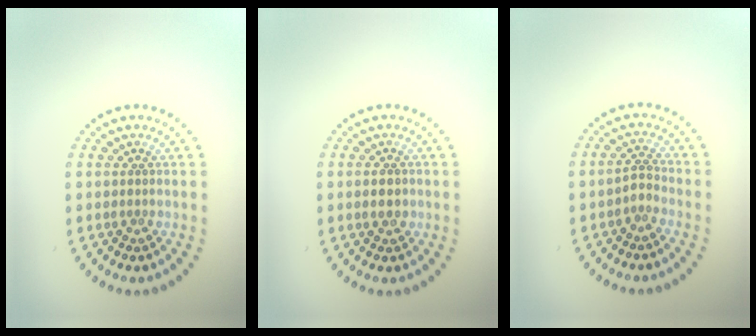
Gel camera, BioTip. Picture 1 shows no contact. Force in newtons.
{"total": 1.5, "press": 1.5, "slide": 0.0}
{"total": 1.4, "press": 1.0, "slide": 0.9}